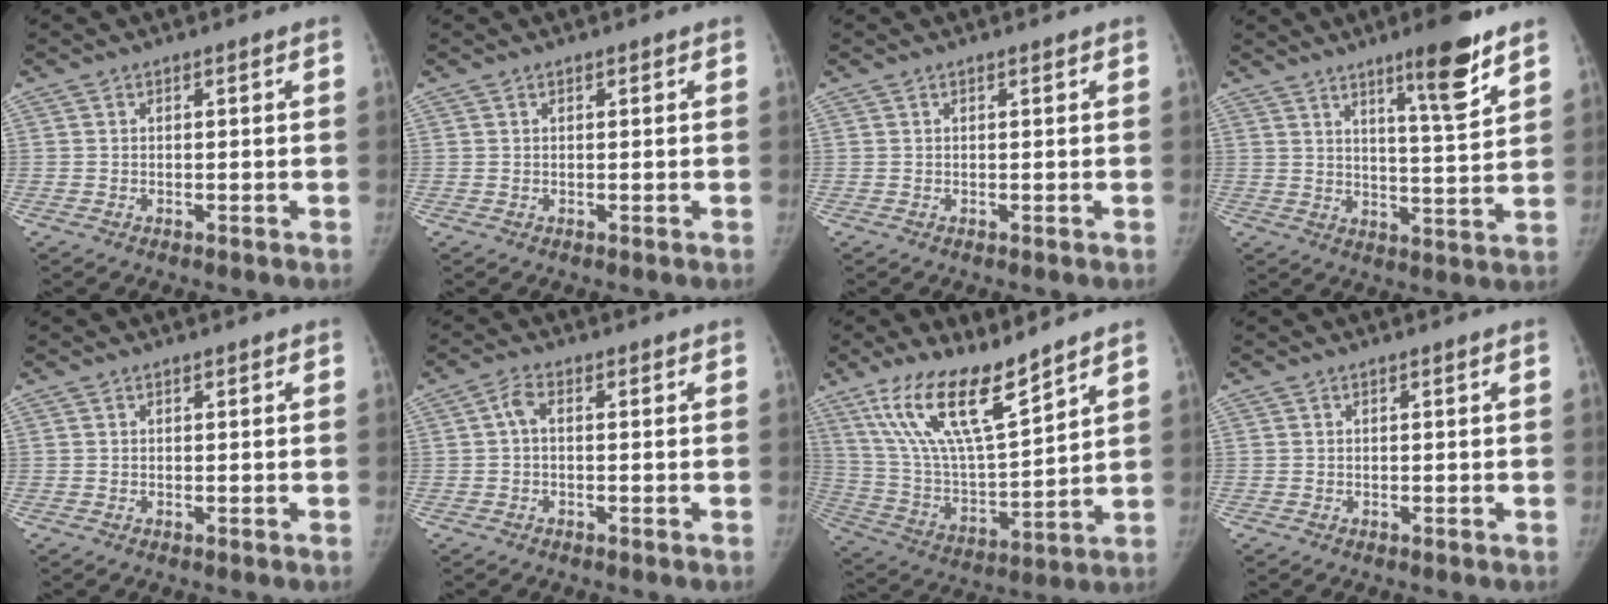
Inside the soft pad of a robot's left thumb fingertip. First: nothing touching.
{"total": 0.0}
{"total": 0.0}
{"total": 10.5, "force": [6.9, 1.1, 7.8], "torque": [-0.108, -0.046, 0.105]}
{"total": 0.0}
{"total": 2.4, "force": [-0.2, 1.2, 2.0], "torque": [-0.038, 0.008, -0.012]}
{"total": 16.8, "force": [11.5, 4.1, 11.6], "torque": [-0.203, -0.062, 0.232]}
{"total": 0.0}